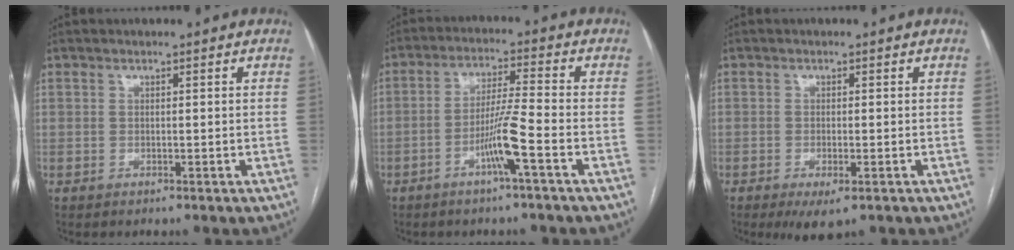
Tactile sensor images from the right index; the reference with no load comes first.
{"total": 6.8, "force": [-3.0, -0.7, 6.0], "torque": [-0.118, 0.001, -0.058]}
{"total": 4.0, "force": [-2.2, 1.1, 3.1], "torque": [-0.048, -0.008, -0.027]}